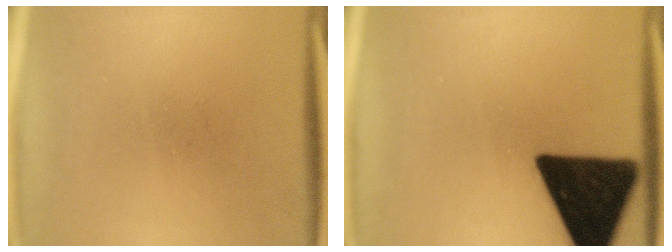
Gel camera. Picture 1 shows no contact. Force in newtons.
{"total": 19.1}